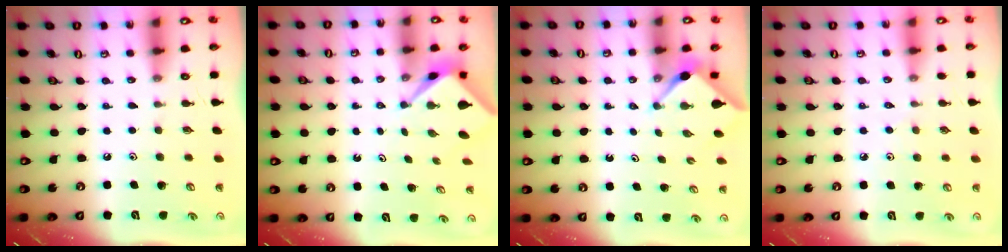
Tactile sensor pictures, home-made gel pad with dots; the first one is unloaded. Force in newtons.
{"total": 2.3, "press": 2.3, "slide": 0.3}
{"total": 2.9, "press": 2.9, "slide": 0.3}
{"total": 3.8, "press": 3.7, "slide": 0.7}